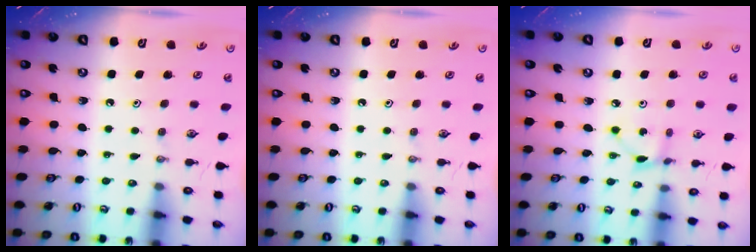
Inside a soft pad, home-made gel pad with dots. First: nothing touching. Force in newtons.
{"total": 0.0}
{"total": 2.4, "press": 2.4, "slide": 0.2}